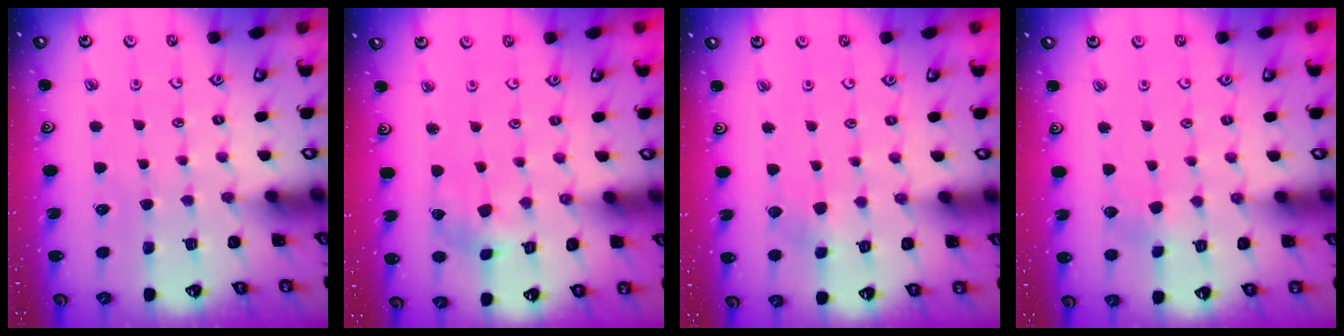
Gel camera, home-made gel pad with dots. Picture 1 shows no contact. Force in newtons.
{"total": 4.5, "press": 4.5, "slide": 0.5}
{"total": 5.8, "press": 5.8, "slide": 0.6}
{"total": 2.9, "press": 2.9, "slide": 0.2}